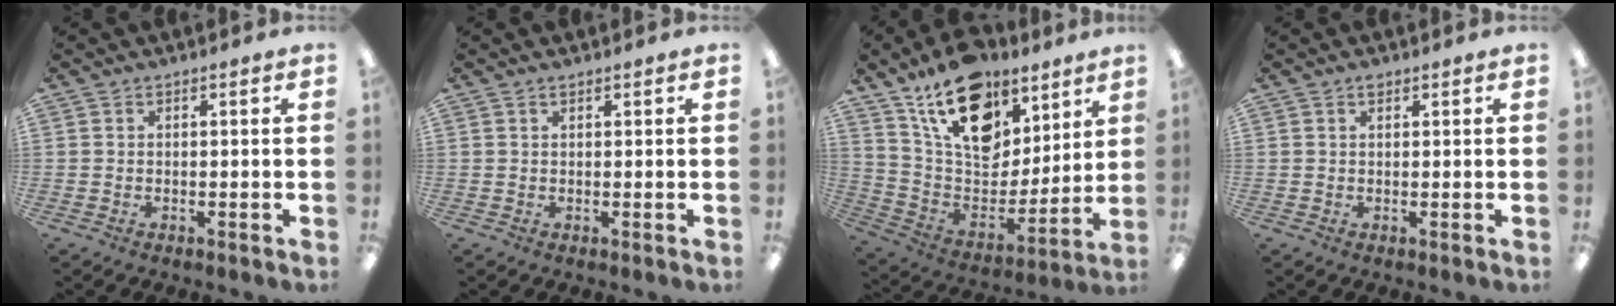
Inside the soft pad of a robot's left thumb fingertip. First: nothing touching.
{"total": 0.8, "force": [0.6, 0.3, 0.4], "torque": [-0.010, 0.003, 0.010]}
{"total": 19.7, "force": [12.9, 11.2, 9.8], "torque": [-0.172, -0.072, 0.232]}
{"total": 1.0, "force": [0.6, 0.5, 0.5], "torque": [-0.012, 0.002, 0.011]}